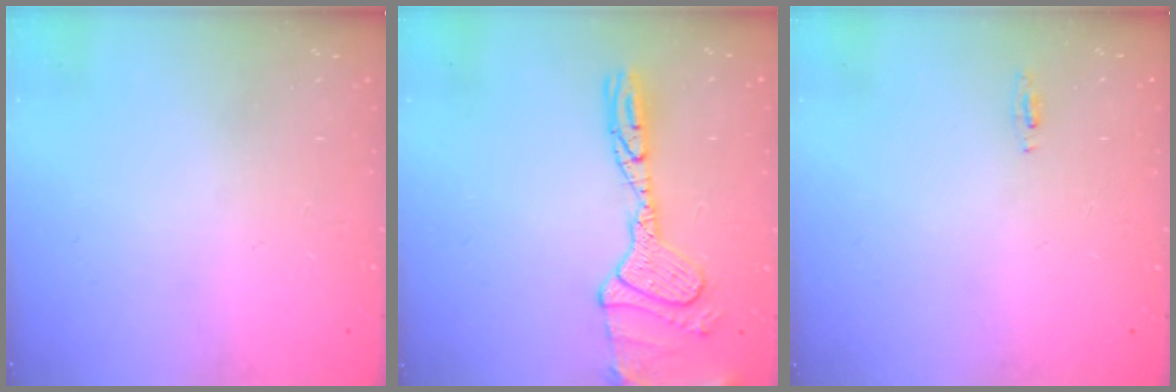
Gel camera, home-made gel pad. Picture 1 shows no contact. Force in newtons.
{"total": 14.9, "press": 14.7, "slide": 1.9}
{"total": 3.9, "press": 2.9, "slide": 2.6}